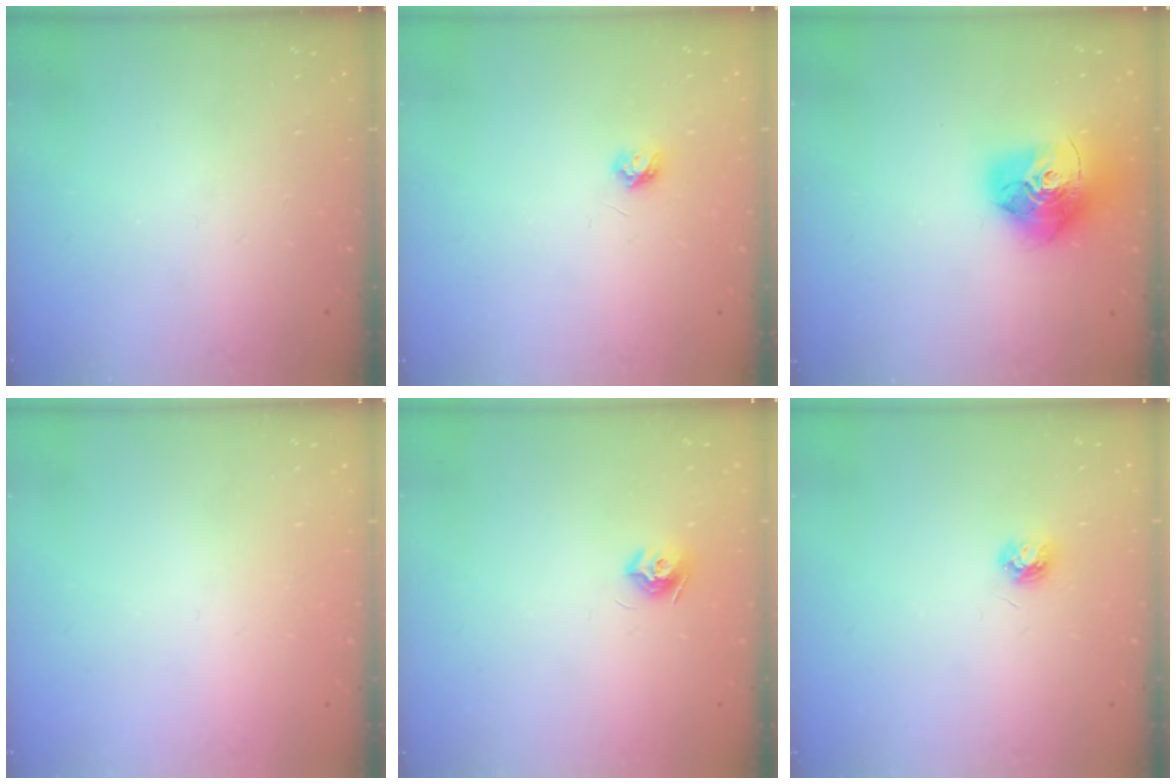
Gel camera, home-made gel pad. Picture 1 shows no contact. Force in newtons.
{"total": 3.9, "press": 3.8, "slide": 0.5}
{"total": 18.4, "press": 18.3, "slide": 2.0}
{"total": 0.7, "press": 0.7, "slide": 0.3}
{"total": 7.8, "press": 7.8, "slide": 0.2}
{"total": 4.2, "press": 4.2, "slide": 0.3}